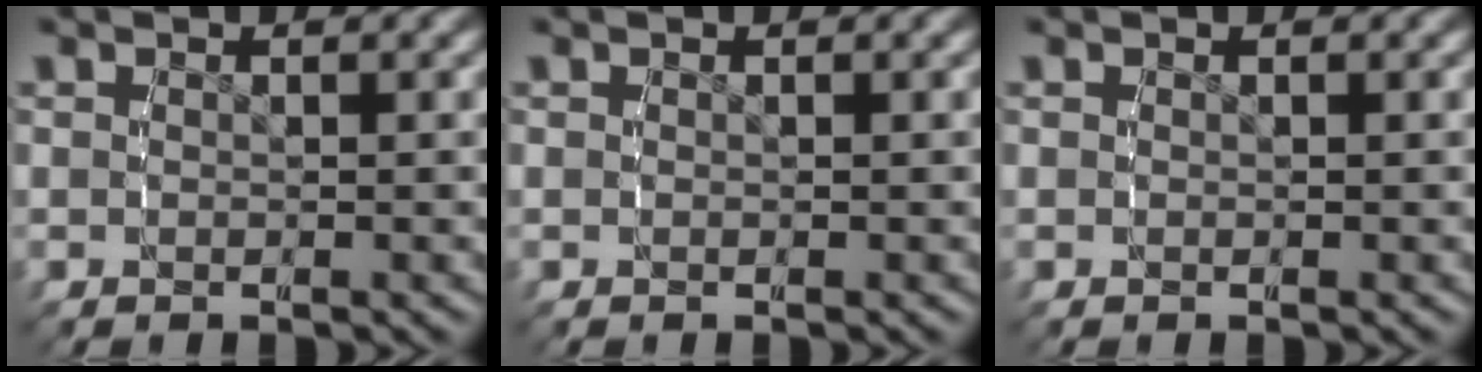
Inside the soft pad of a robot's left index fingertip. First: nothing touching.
{"total": 0.0}
{"total": 0.0}